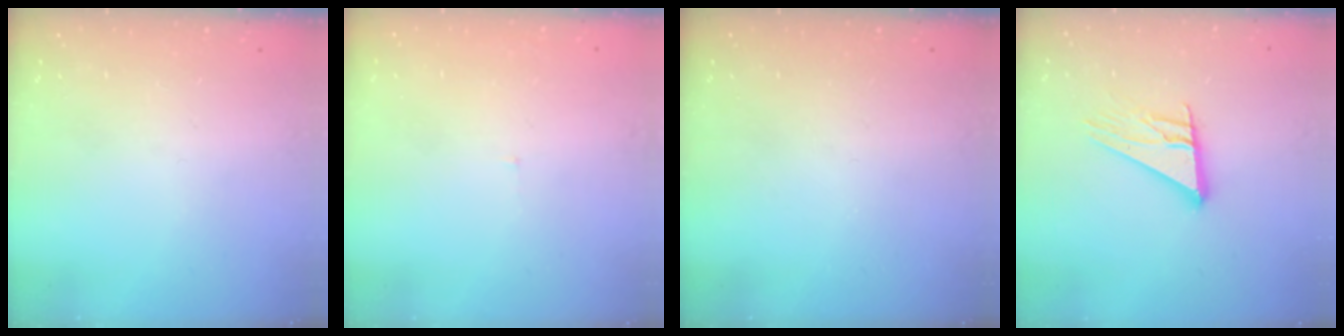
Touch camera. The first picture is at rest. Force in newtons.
{"total": 3.0, "press": 3.0, "slide": 0.2}
{"total": 0.0}
{"total": 12.9, "press": 12.9, "slide": 1.2}